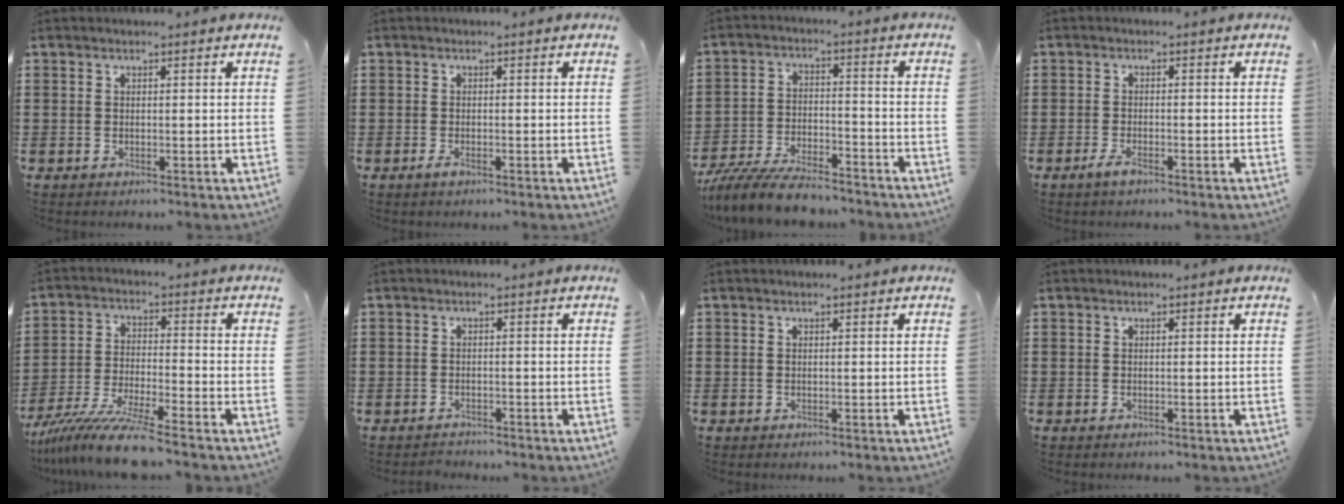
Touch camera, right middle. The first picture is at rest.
{"total": 1.0, "force": [-0.7, 0.4, 0.7], "torque": [-0.021, -0.006, -0.016]}
{"total": 8.2, "force": [-7.6, 1.4, 2.6], "torque": [-0.057, 0.009, -0.149]}
{"total": 2.1, "force": [-1.4, 0.6, 1.5], "torque": [-0.040, -0.006, -0.032]}
{"total": 10.0, "force": [-8.6, 0.3, 5.1], "torque": [-0.100, 0.000, -0.167]}
{"total": 1.3, "force": [-1.3, 0.3, -0.2], "torque": [0.000, 0.004, -0.030]}
{"total": 0.0}
{"total": 0.0}